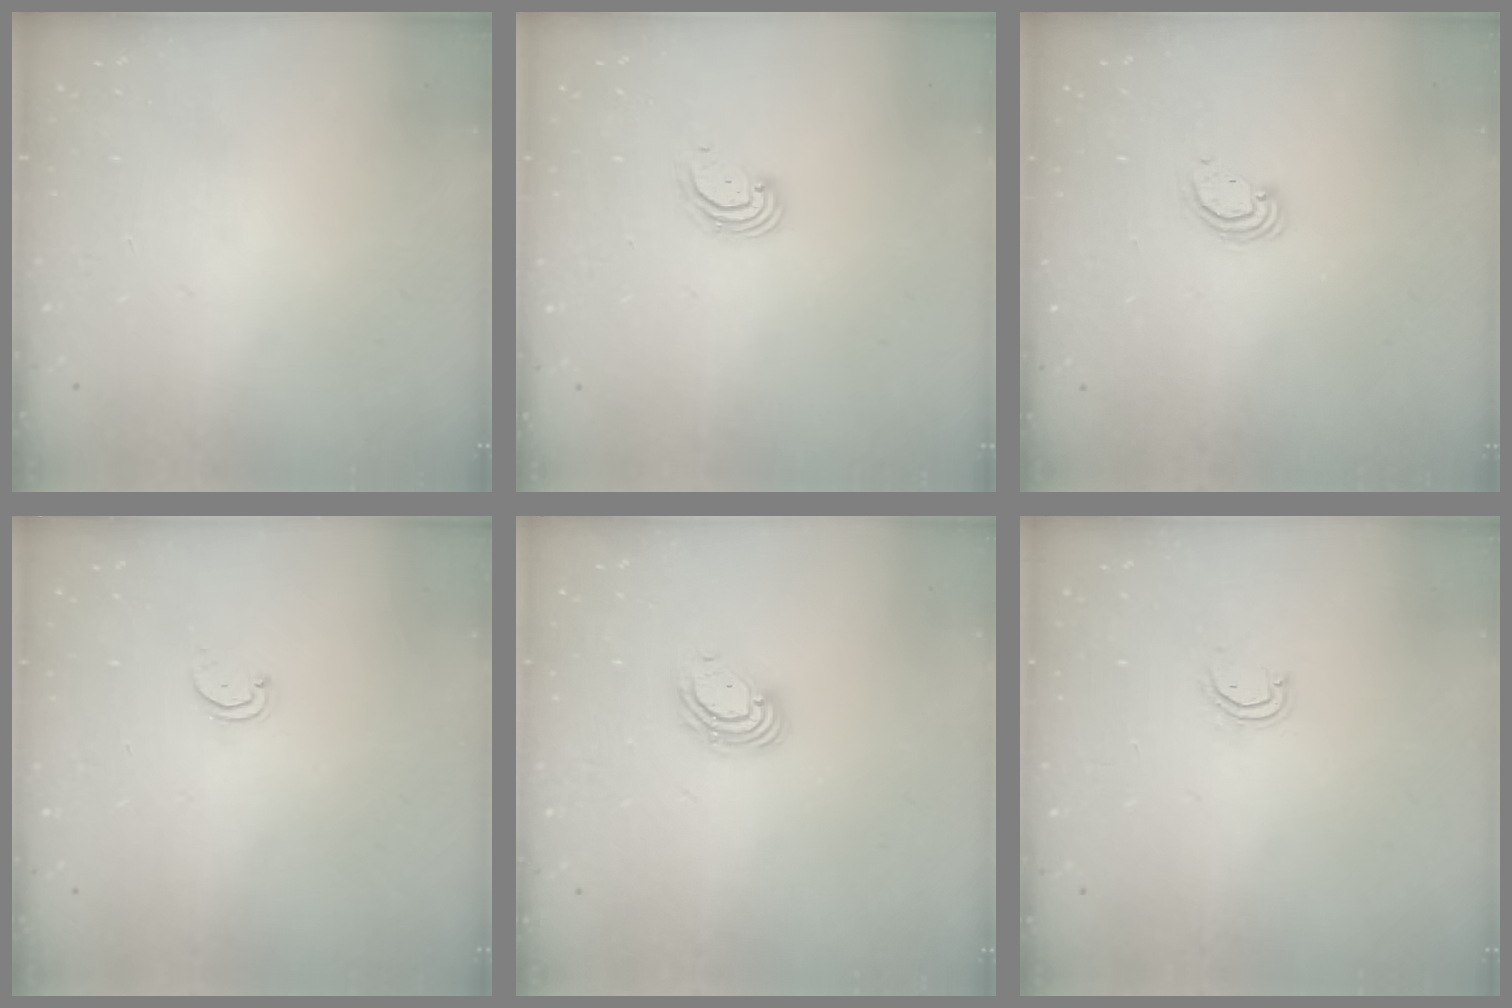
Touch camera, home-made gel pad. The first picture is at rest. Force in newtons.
{"total": 2.8, "press": 2.8, "slide": 0.2}
{"total": 2.5, "press": 2.5, "slide": 0.2}
{"total": 1.5, "press": 1.5, "slide": 0.3}
{"total": 6.4, "press": 6.3, "slide": 1.2}
{"total": 3.4, "press": 3.4, "slide": 0.2}